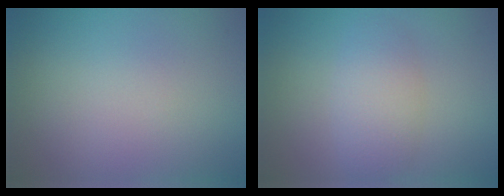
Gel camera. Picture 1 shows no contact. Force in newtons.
{"total": 3.1, "press": 3.1, "slide": 0.1}